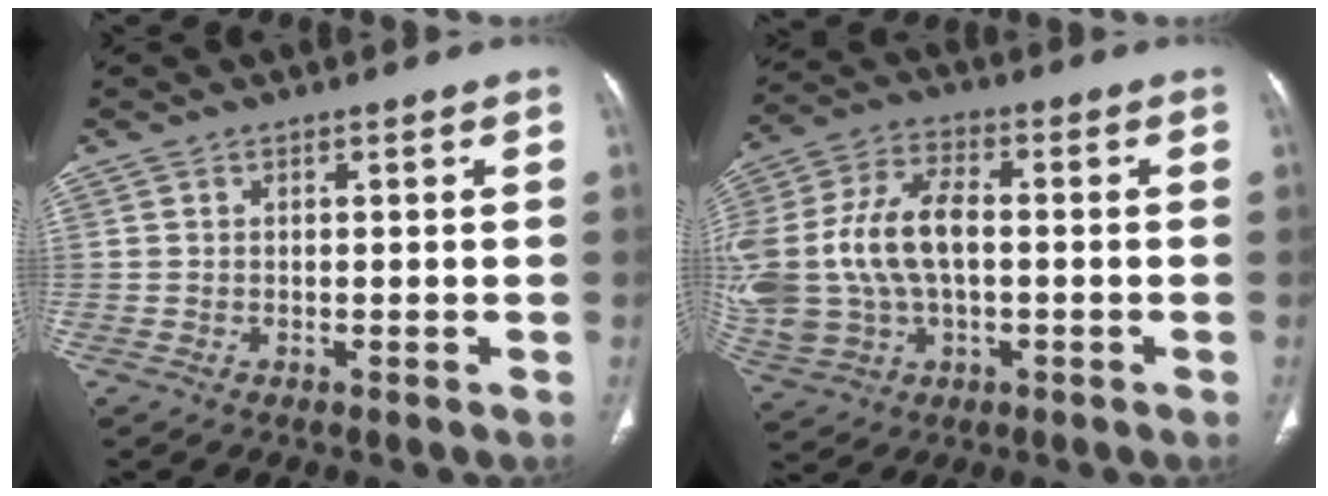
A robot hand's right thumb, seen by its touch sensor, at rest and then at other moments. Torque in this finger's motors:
{"motor_torque": [1.96, 1.96, 2.04, 0.11, 0.28]}